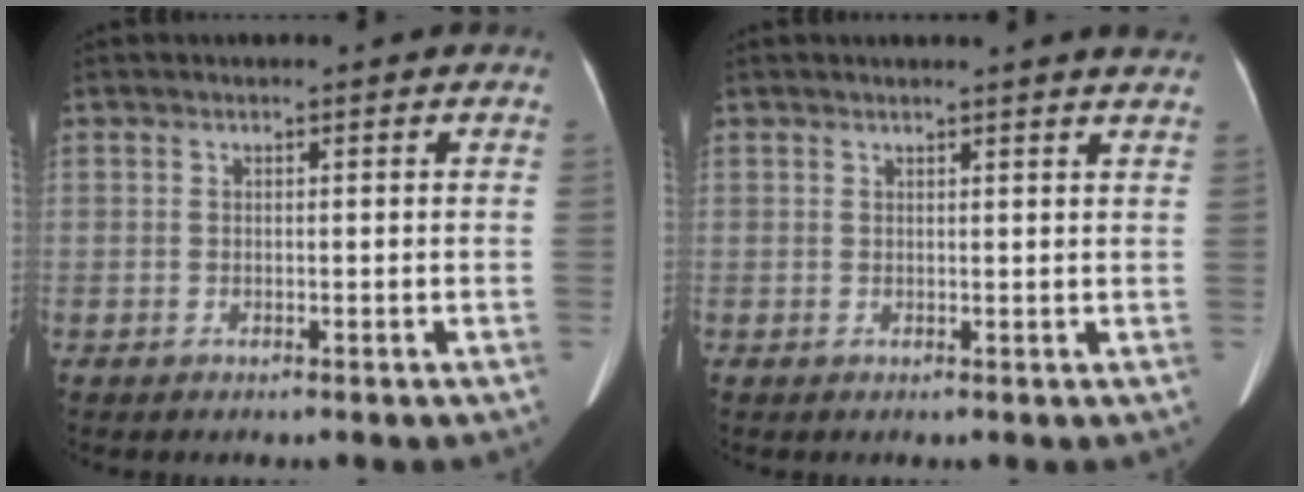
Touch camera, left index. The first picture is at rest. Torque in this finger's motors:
{"motor_torque": [0.40, -0.72, 0.15, 0.06]}